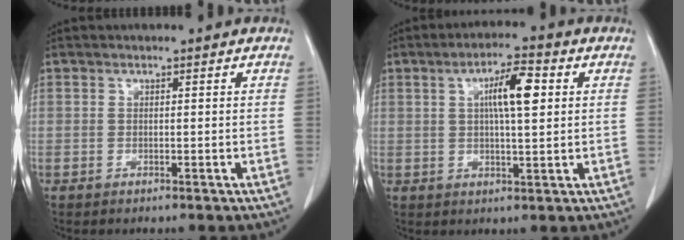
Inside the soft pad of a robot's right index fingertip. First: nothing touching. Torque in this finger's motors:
{"motor_torque": [0.40, 0.35, 0.23, 0.07]}